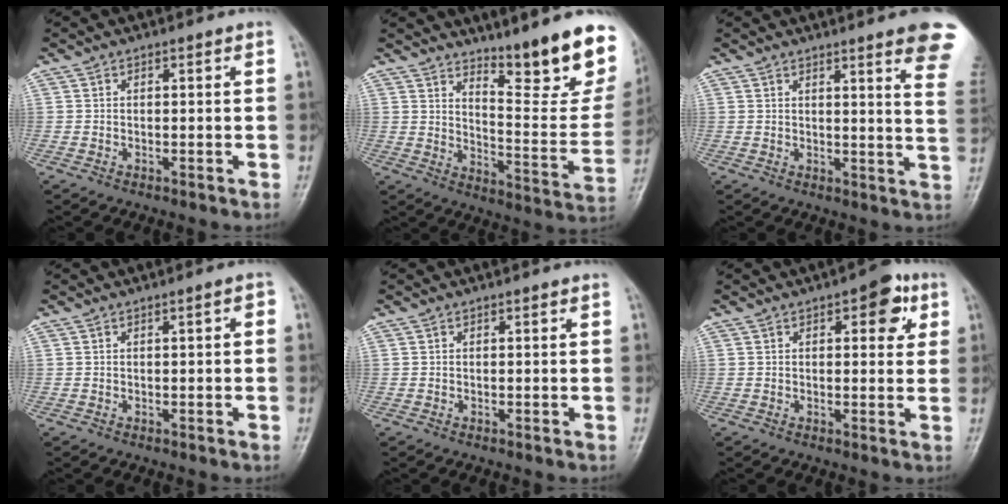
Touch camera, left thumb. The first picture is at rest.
{"total": 19.0, "force": [13.3, 4.4, 12.8], "torque": [-0.139, -0.111, 0.193]}
{"total": 11.6, "force": [7.7, 1.2, 8.6], "torque": [-0.080, -0.034, 0.072]}
{"total": 1.5, "force": [0.0, 0.6, 1.4], "torque": [-0.017, 0.004, -0.002]}
{"total": 0.0}
{"total": 6.6, "force": [2.6, 3.2, 5.2], "torque": [-0.035, -0.002, 0.023]}